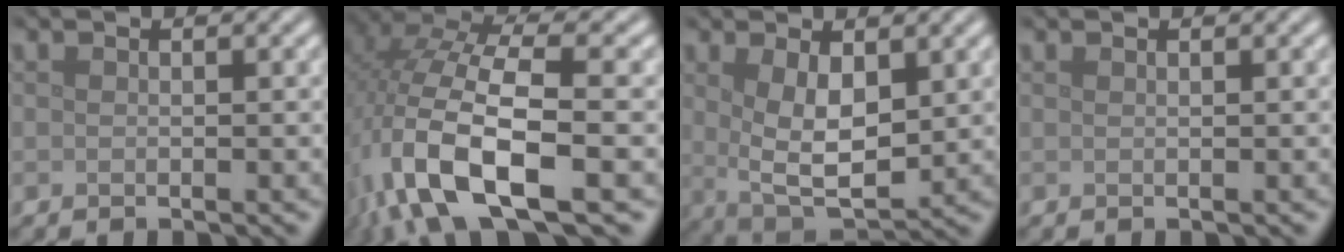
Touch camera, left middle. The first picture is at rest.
{"total": 12.6, "force": [-4.4, 5.0, 10.7], "torque": [-0.231, -0.012, -0.081]}
{"total": 5.4, "force": [1.1, 2.6, 4.6], "torque": [-0.093, -0.012, 0.028]}
{"total": 0.0}